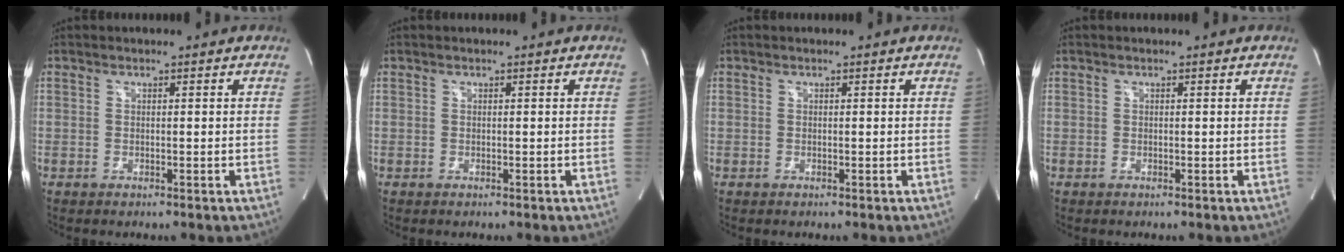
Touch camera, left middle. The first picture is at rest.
{"total": 0.0}
{"total": 0.0}
{"total": 0.0}